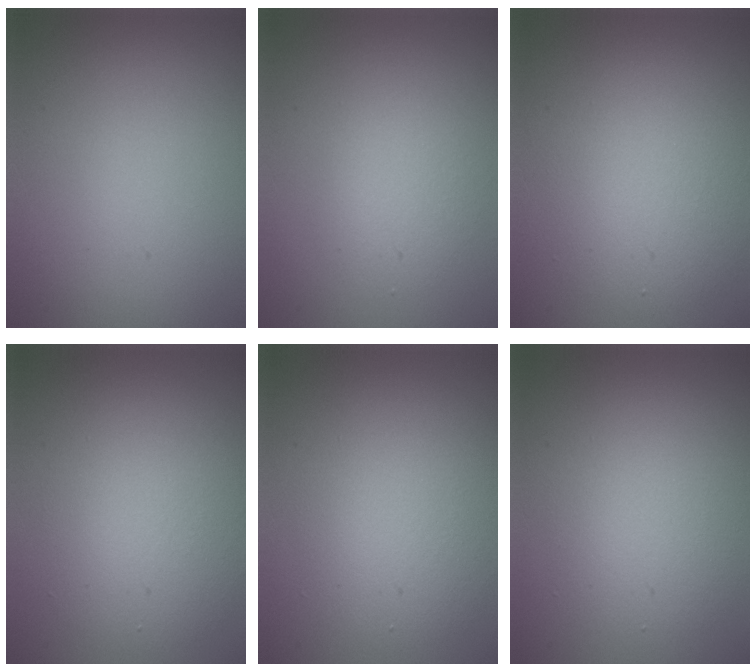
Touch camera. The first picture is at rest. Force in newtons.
{"total": 2.4, "press": 2.4, "slide": 0.1}
{"total": 4.6, "press": 4.6, "slide": 0.3}
{"total": 4.9, "press": 4.8, "slide": 0.3}
{"total": 4.5, "press": 4.5, "slide": 0.5}
{"total": 4.4, "press": 4.4, "slide": 0.3}